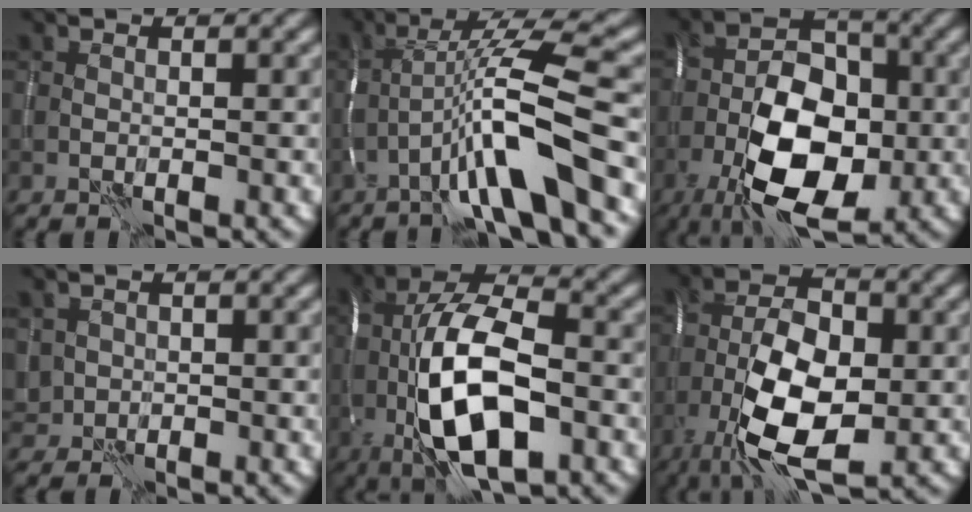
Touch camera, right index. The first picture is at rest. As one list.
[{"total": 9.5, "force": [-3.8, 1.3, 8.6], "torque": [-0.148, 0.024, -0.072]}, {"total": 10.8, "force": [-3.7, 5.6, 8.4], "torque": [-0.147, 0.005, -0.074]}, {"total": 1.6, "force": [0.4, 1.5, 0.4], "torque": [-0.010, -0.002, 0.010]}, {"total": 12.4, "force": [-3.1, 5.4, 10.8], "torque": [-0.197, 0.009, -0.066]}, {"total": 9.7, "force": [-2.8, 4.7, 8.0], "torque": [-0.154, 0.001, -0.056]}]